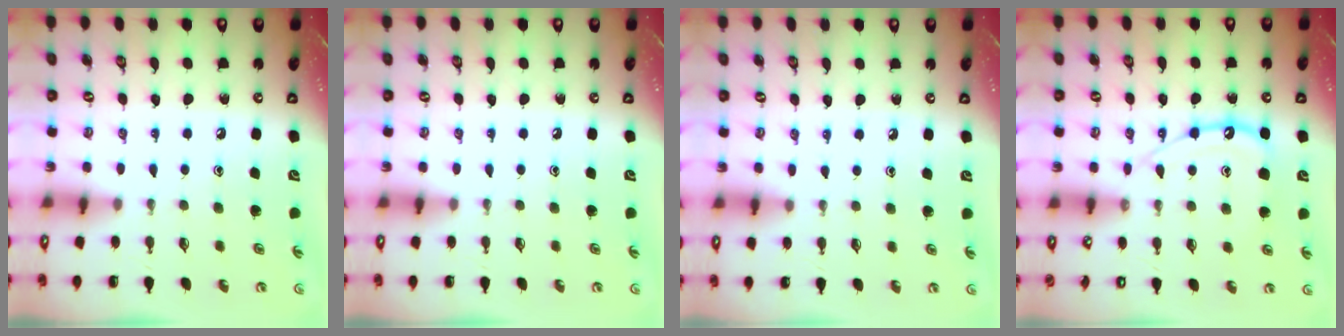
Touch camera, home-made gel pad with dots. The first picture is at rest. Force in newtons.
{"total": 0.0}
{"total": 3.0, "press": 3.0, "slide": 0.4}
{"total": 12.0, "press": 12.0, "slide": 1.1}